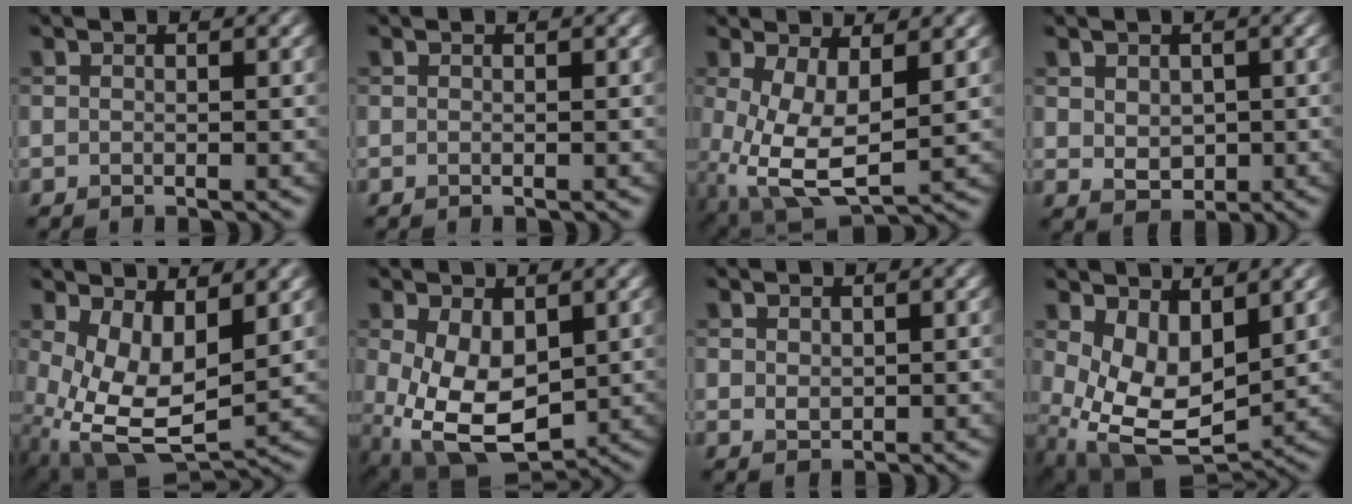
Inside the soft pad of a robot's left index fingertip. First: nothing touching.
{"total": 0.0}
{"total": 7.6, "force": [-0.7, 3.6, 6.6], "torque": [-0.151, -0.017, -0.005]}
{"total": 2.2, "force": [0.4, 1.7, 1.3], "torque": [-0.026, -0.006, 0.011]}
{"total": 8.4, "force": [0.5, 4.6, 7.0], "torque": [-0.143, -0.019, 0.016]}
{"total": 8.4, "force": [-0.7, 5.1, 6.6], "torque": [-0.145, -0.020, -0.004]}
{"total": 1.1, "force": [0.4, 0.8, 0.5], "torque": [-0.010, -0.003, 0.013]}
{"total": 7.7, "force": [1.4, 4.7, 6.0], "torque": [-0.118, -0.020, 0.030]}